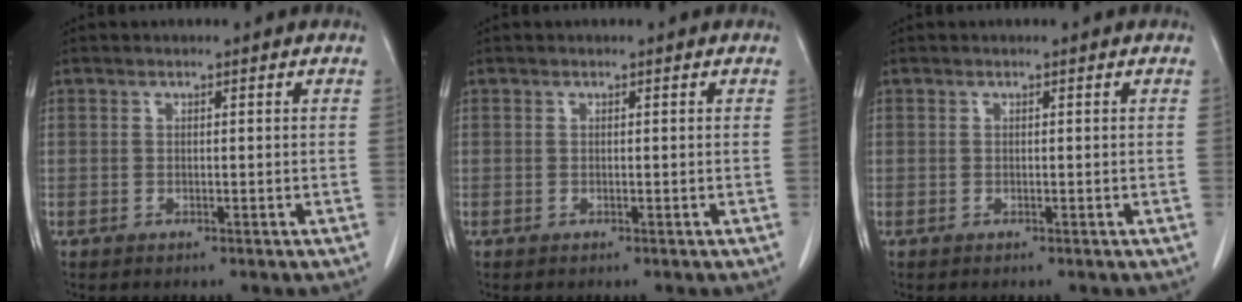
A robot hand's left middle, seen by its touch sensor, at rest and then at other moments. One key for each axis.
{"total": 0.0}
{"total": 0.0}